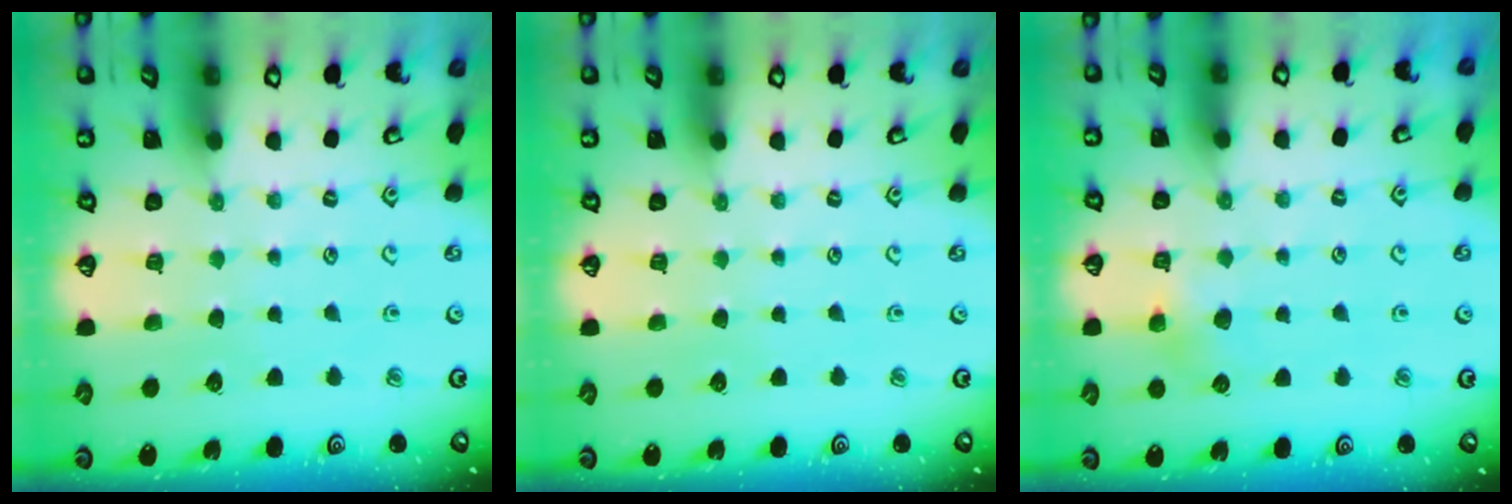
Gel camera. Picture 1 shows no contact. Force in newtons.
{"total": 0.0}
{"total": 4.4, "press": 4.3, "slide": 0.9}